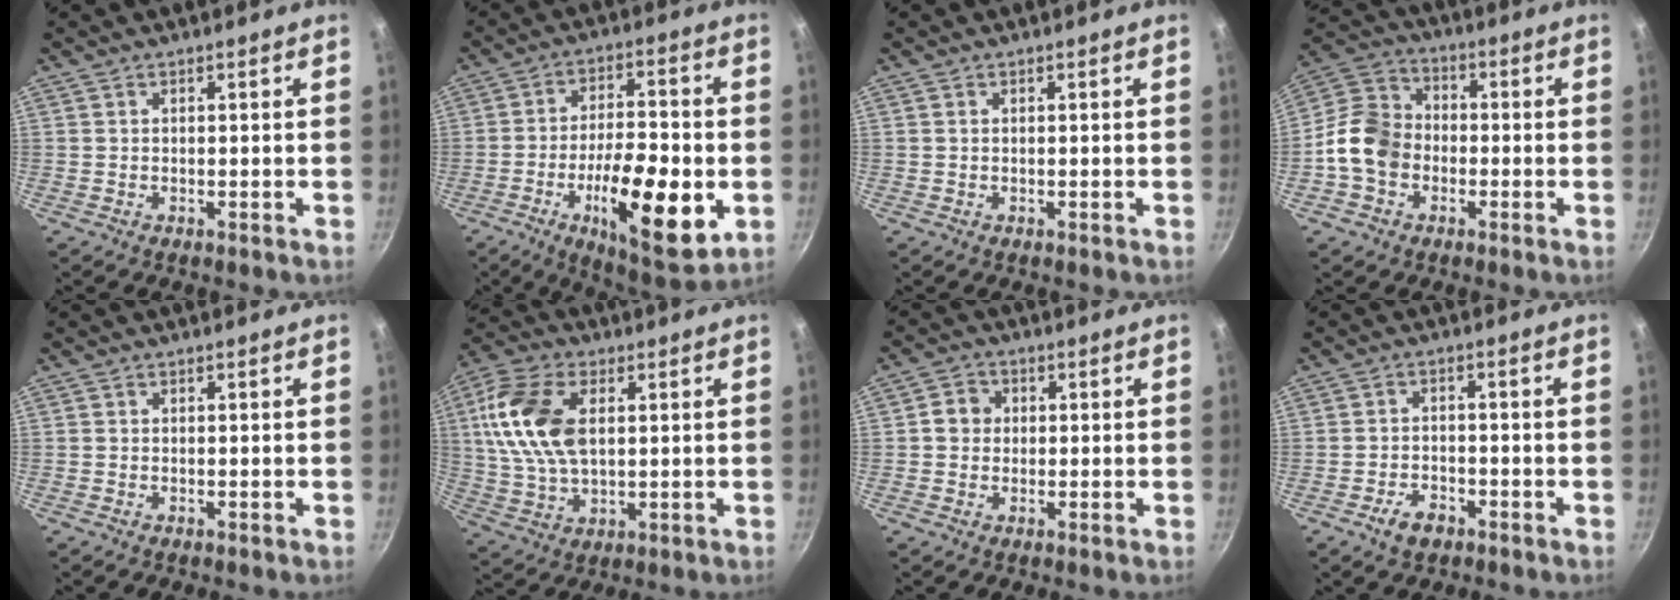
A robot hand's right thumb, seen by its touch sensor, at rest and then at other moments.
{"total": 19.2, "force": [-5.5, 6.8, 17.1], "torque": [-0.253, 0.010, -0.085]}
{"total": 0.0}
{"total": 11.2, "force": [-2.7, 9.0, 6.2], "torque": [-0.089, 0.030, -0.072]}
{"total": 0.0}
{"total": 16.1, "force": [3.4, 9.6, 12.4], "torque": [-0.234, 0.001, 0.062]}
{"total": 4.1, "force": [0.3, 3.7, 1.6], "torque": [-0.006, 0.007, -0.005]}
{"total": 4.5, "force": [-2.7, 2.6, 2.4], "torque": [-0.033, 0.019, -0.046]}